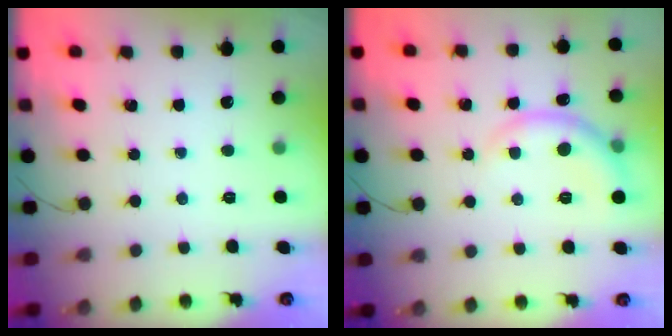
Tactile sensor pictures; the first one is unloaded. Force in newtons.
{"total": 6.4, "press": 6.3, "slide": 0.8}